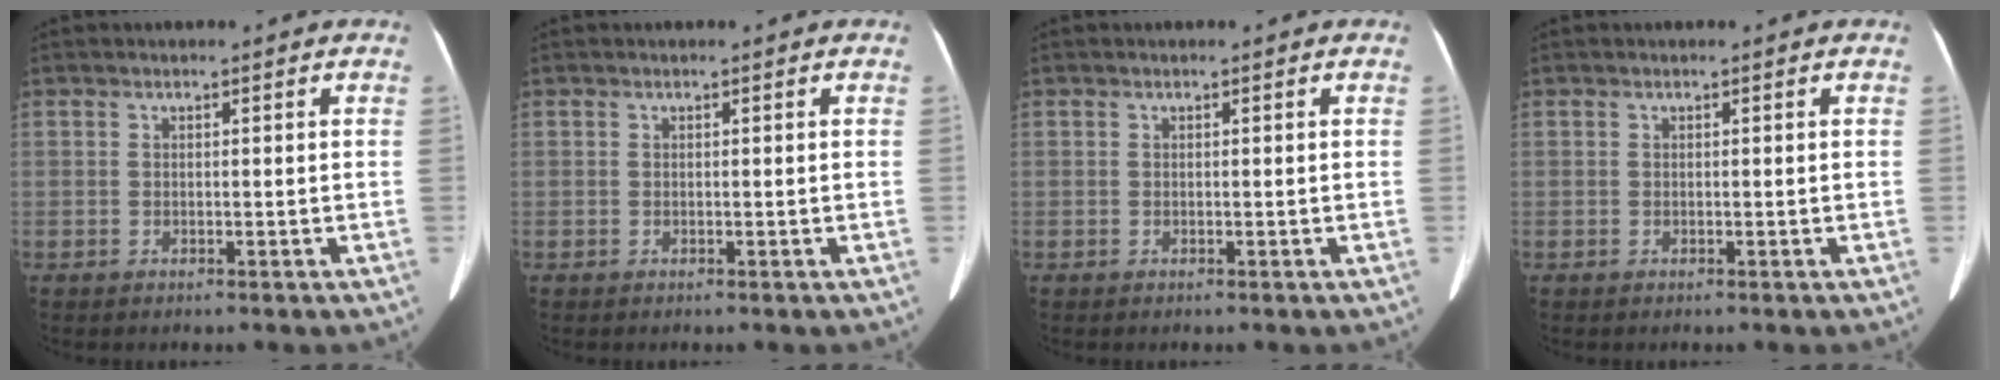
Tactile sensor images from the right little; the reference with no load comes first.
{"total": 0.0}
{"total": 0.0}
{"total": 0.0}